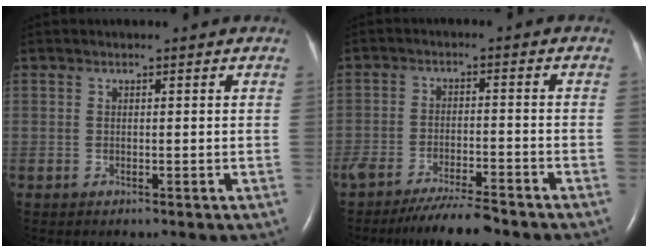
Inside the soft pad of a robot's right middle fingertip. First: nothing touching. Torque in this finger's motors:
{"motor_torque": [0.09, -0.09, 0.14, 0.07]}